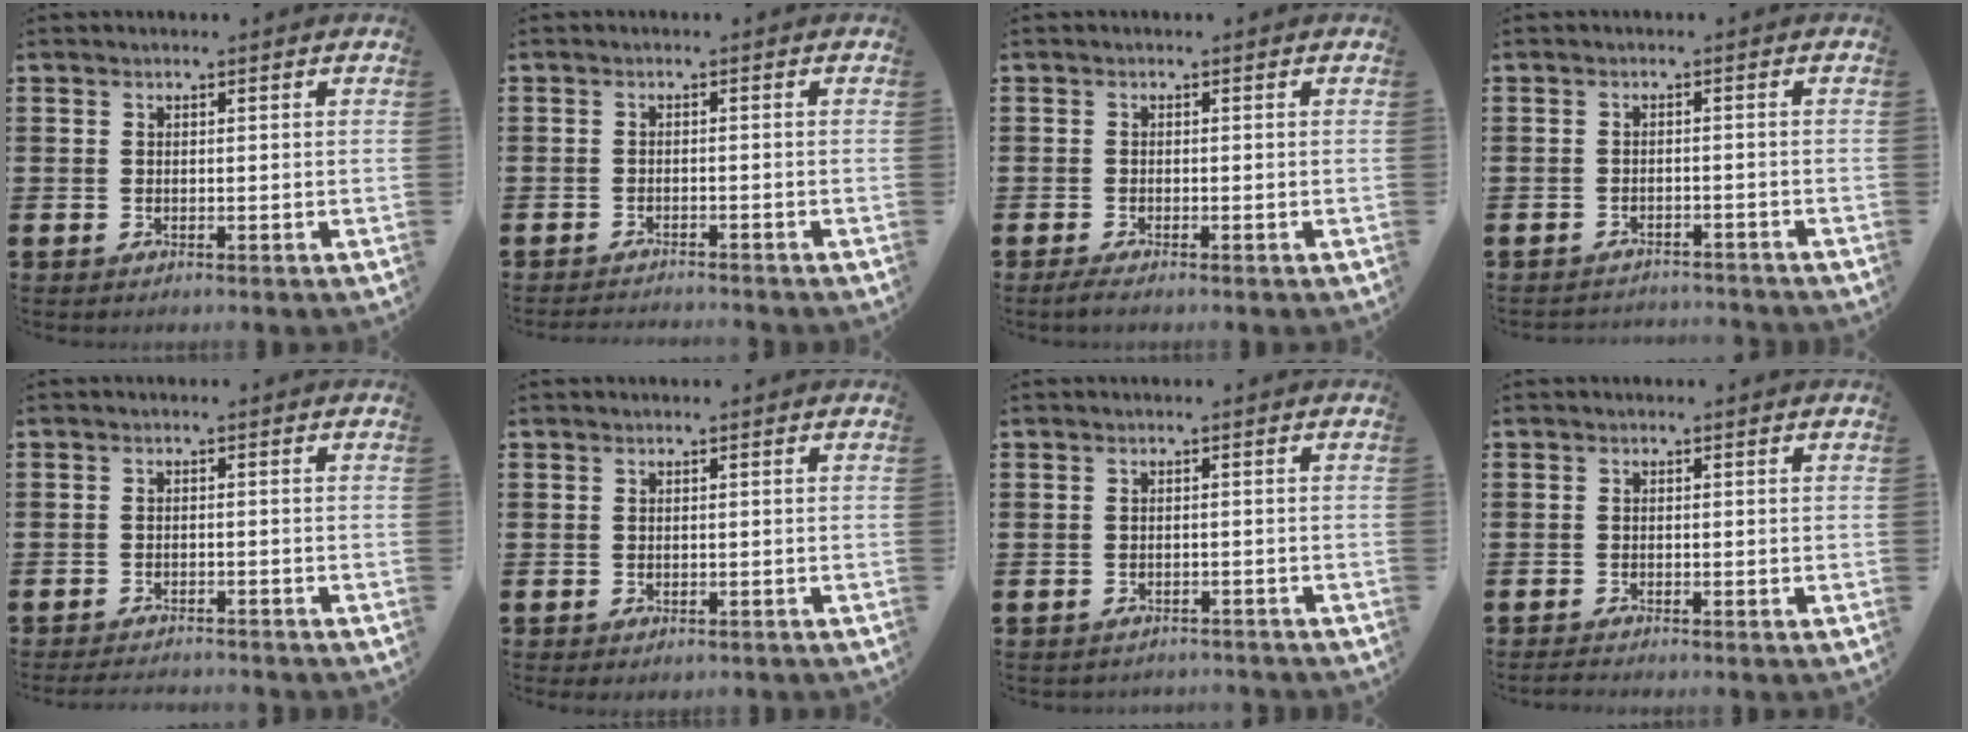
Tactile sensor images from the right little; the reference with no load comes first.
{"total": 1.2, "force": [-1.2, -0.2, 0.0], "torque": [-0.001, 0.001, -0.025]}
{"total": 1.0, "force": [-0.6, 0.1, 0.8], "torque": [-0.015, -0.002, -0.012]}
{"total": 1.6, "force": [-1.6, -0.1, -0.2], "torque": [-0.002, 0.004, -0.034]}
{"total": 1.5, "force": [-1.5, 0.0, 0.1], "torque": [-0.005, 0.003, -0.029]}
{"total": 0.0}
{"total": 0.9, "force": [-0.9, 0.1, -0.1], "torque": [-0.002, 0.001, -0.019]}
{"total": 0.6, "force": [-0.6, 0.0, 0.3], "torque": [-0.005, -0.002, -0.011]}